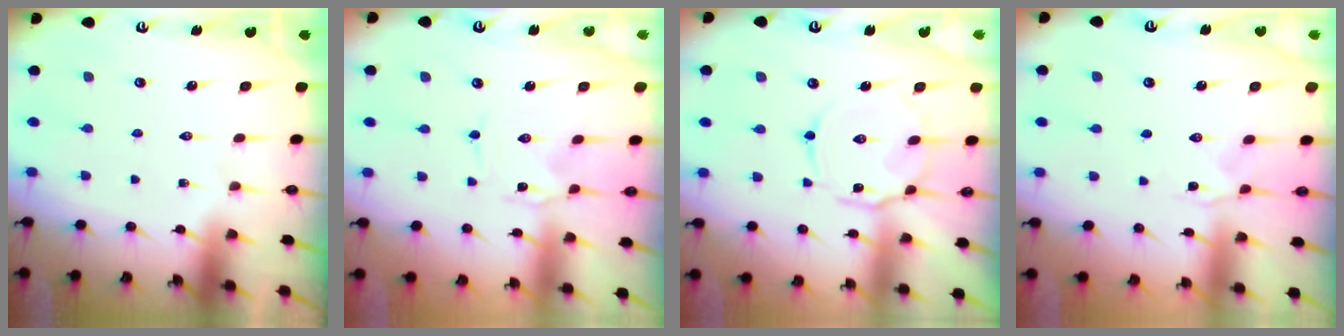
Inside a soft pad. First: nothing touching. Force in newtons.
{"total": 0.5, "press": 0.5, "slide": 0.1}
{"total": 8.3, "press": 8.3, "slide": 0.4}
{"total": 0.8, "press": 0.7, "slide": 0.3}